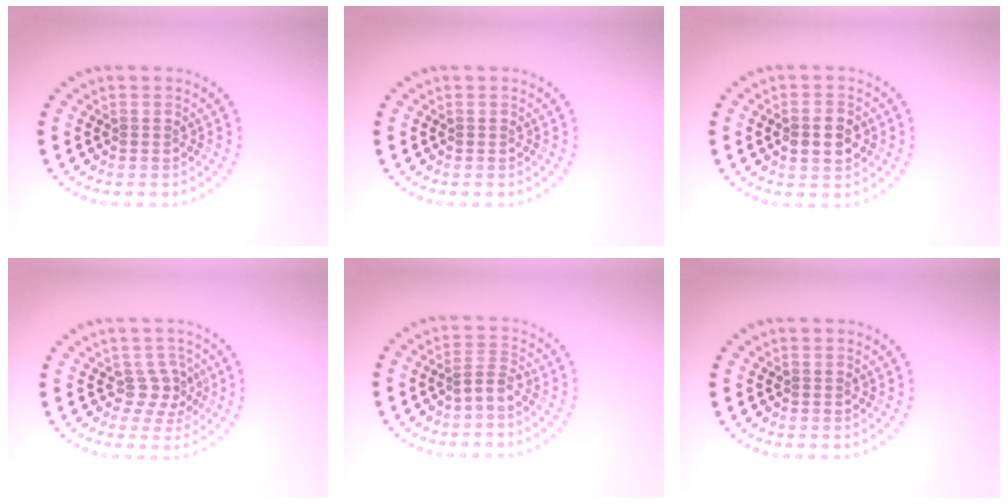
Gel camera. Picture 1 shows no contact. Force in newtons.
{"total": 0.0}
{"total": 3.0, "press": 3.0, "slide": 0.0}
{"total": 2.2, "press": 1.5, "slide": 1.6}
{"total": 1.6, "press": 1.1, "slide": 1.2}
{"total": 0.0}